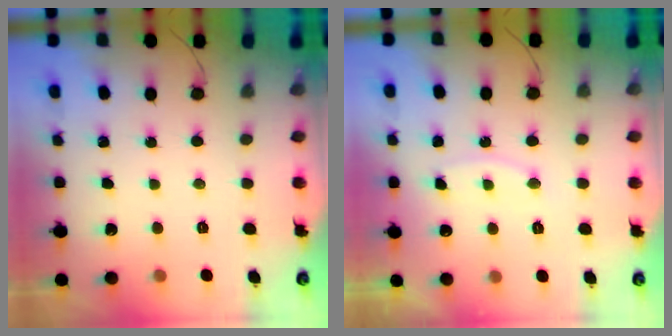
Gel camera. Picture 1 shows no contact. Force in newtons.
{"total": 7.9, "press": 7.9, "slide": 0.1}